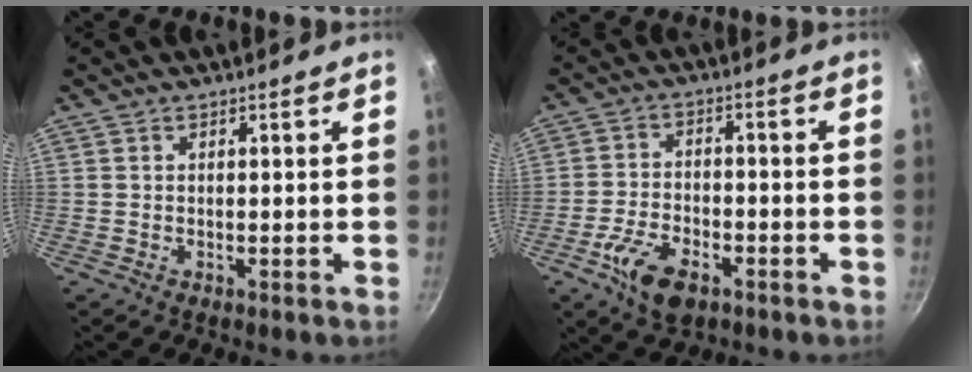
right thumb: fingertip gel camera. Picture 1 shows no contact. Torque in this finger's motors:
{"motor_torque": [2.52, 2.49, 1.11, -0.96, 0.07]}